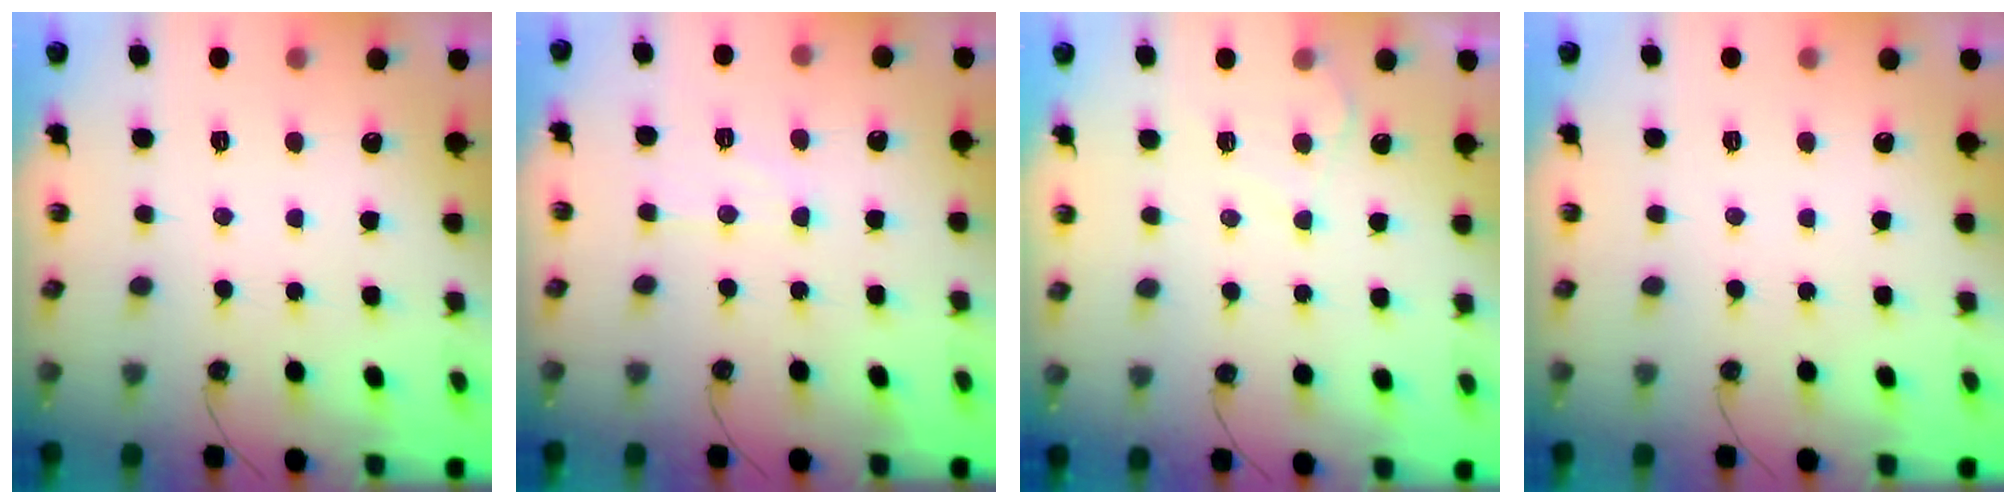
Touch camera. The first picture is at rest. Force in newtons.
{"total": 7.3, "press": 7.3, "slide": 0.6}
{"total": 6.9, "press": 6.9, "slide": 0.7}
{"total": 0.0}